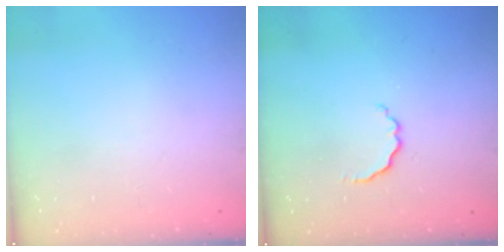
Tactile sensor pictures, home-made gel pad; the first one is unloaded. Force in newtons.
{"total": 2.7, "press": 2.6, "slide": 0.8}